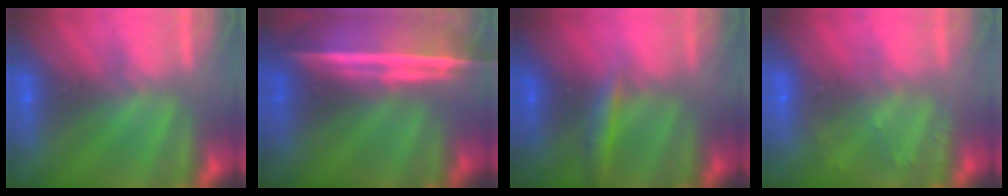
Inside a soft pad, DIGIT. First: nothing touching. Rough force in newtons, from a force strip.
{"total": 8.6}
{"total": 2.9}
{"total": 2.2}